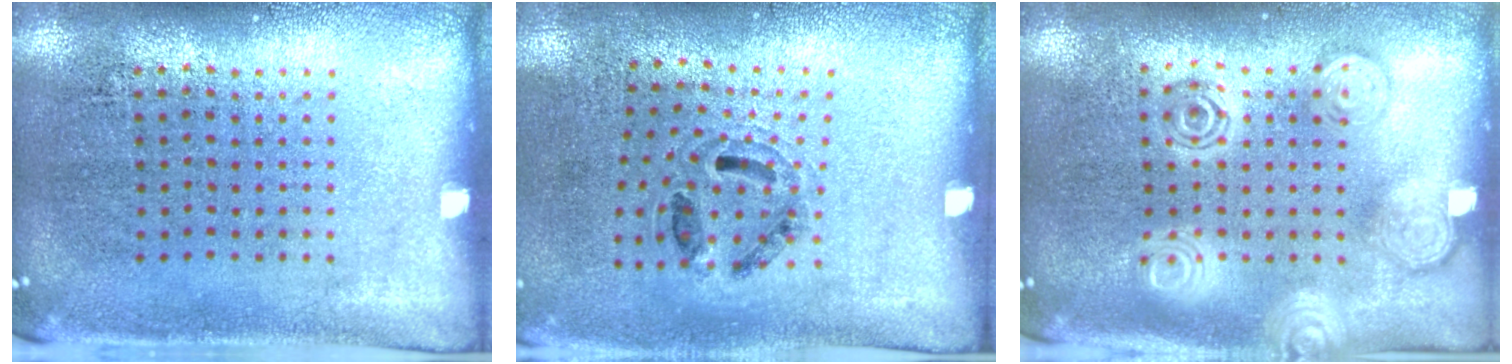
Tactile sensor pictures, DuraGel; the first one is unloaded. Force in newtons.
{"total": 1.0, "press": 0.8, "slide": 0.6}
{"total": 1.9, "press": 1.9, "slide": 0.2}